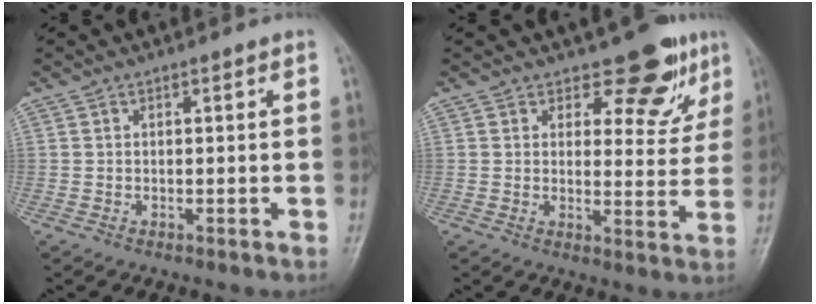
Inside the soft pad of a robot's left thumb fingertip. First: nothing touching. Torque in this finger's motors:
{"motor_torque": [0.22, 0.21, -0.28, -0.22, 0.03]}